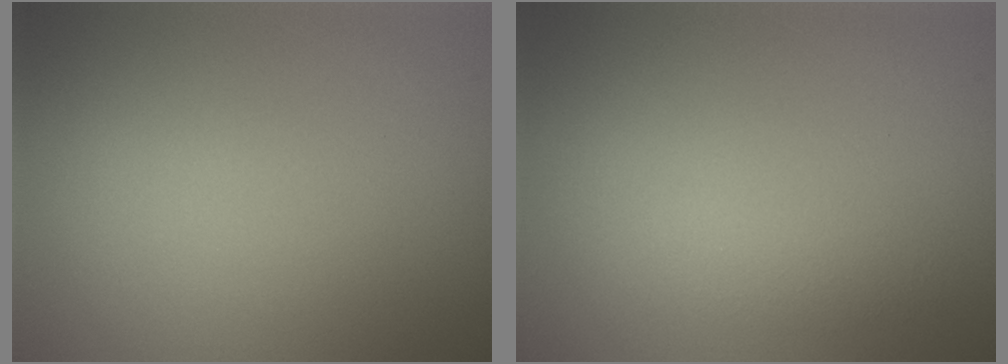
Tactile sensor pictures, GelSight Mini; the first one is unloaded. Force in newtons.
{"total": 1.5, "press": 1.5, "slide": 0.1}